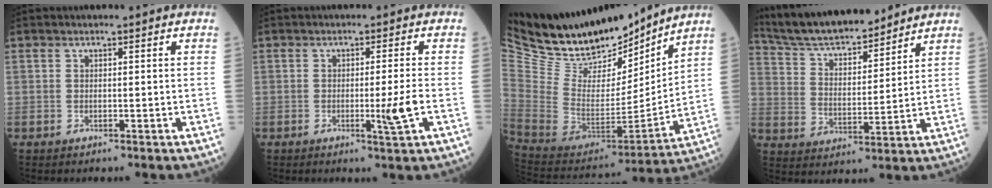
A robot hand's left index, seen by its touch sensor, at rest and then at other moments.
{"total": 3.7, "force": [-1.0, -0.8, 3.5], "torque": [-0.059, -0.010, -0.013]}
{"total": 19.4, "force": [17.8, 5.2, 5.9], "torque": [-0.126, -0.029, 0.311]}
{"total": 15.7, "force": [14.3, 2.7, 5.7], "torque": [-0.105, 0.018, 0.252]}